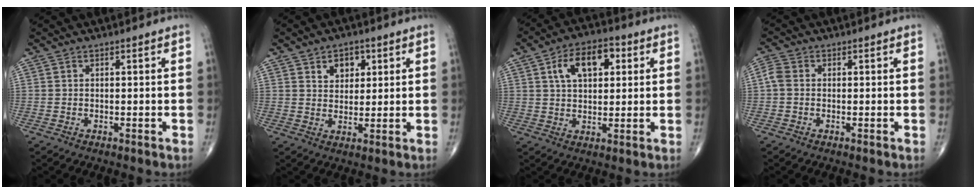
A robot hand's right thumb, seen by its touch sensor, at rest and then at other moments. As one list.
[{"total": 5.1, "force": [2.4, 3.5, 2.8], "torque": [-0.016, -0.011, 0.036]}, {"total": 10.4, "force": [3.4, 5.9, 7.8], "torque": [-0.111, 0.009, 0.050]}, {"total": 2.4, "force": [-0.1, 1.9, 1.6], "torque": [-0.037, 0.006, -0.012]}]